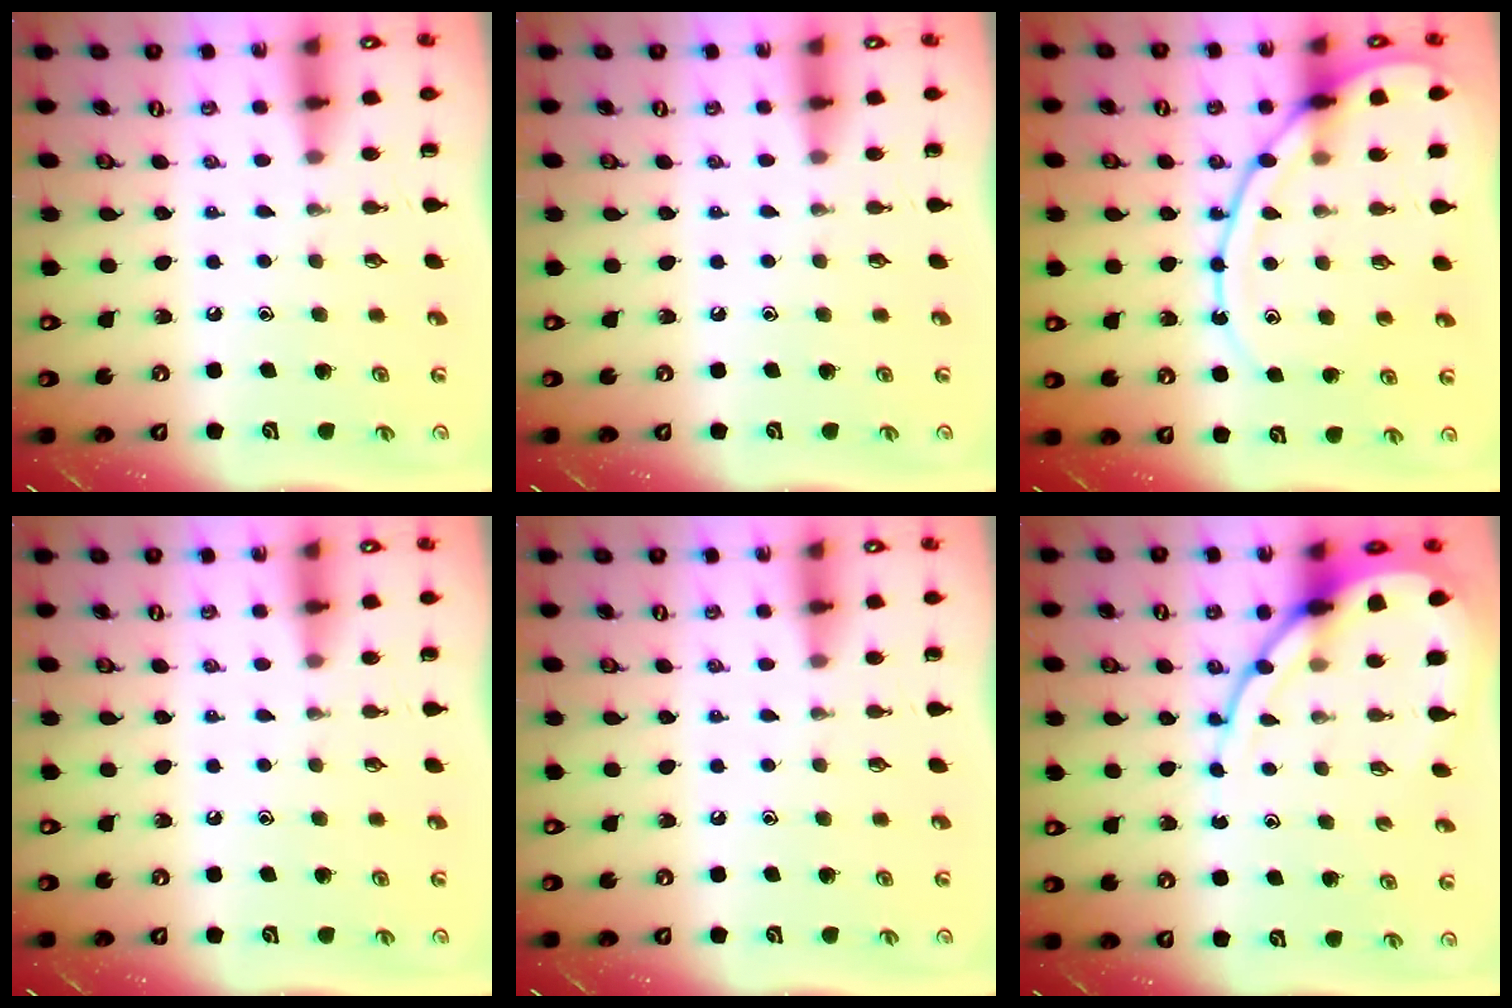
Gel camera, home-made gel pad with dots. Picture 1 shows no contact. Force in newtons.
{"total": 0.0}
{"total": 12.8, "press": 12.8, "slide": 1.0}
{"total": 0.0}
{"total": 0.0}
{"total": 12.5, "press": 12.5, "slide": 1.1}